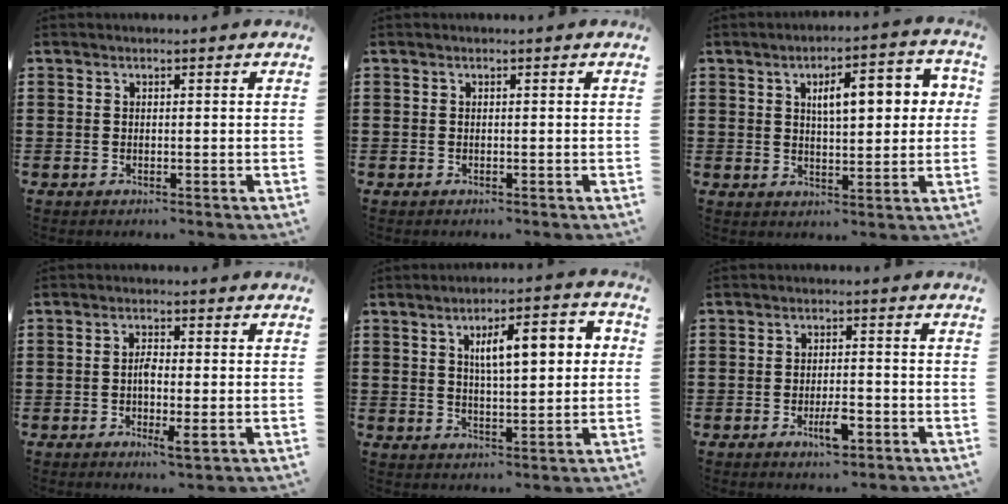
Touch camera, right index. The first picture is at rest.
{"total": 0.0}
{"total": 7.9, "force": [2.2, 3.0, 7.0], "torque": [-0.106, -0.002, 0.026]}
{"total": 3.5, "force": [-0.6, 1.0, 3.3], "torque": [-0.067, -0.001, -0.013]}
{"total": 8.0, "force": [2.2, 2.7, 7.2], "torque": [-0.116, 0.001, 0.029]}
{"total": 4.2, "force": [-2.0, 1.4, 3.5], "torque": [-0.062, 0.001, -0.035]}